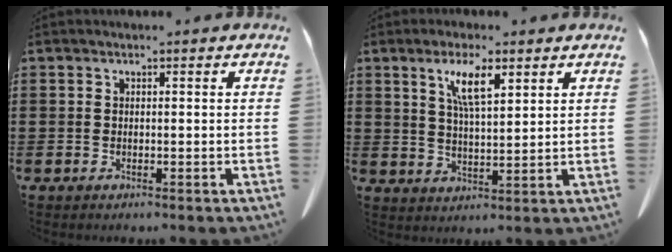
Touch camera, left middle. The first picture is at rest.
{"total": 6.7, "force": [3.6, 1.8, 5.3], "torque": [-0.114, 0.008, 0.062]}